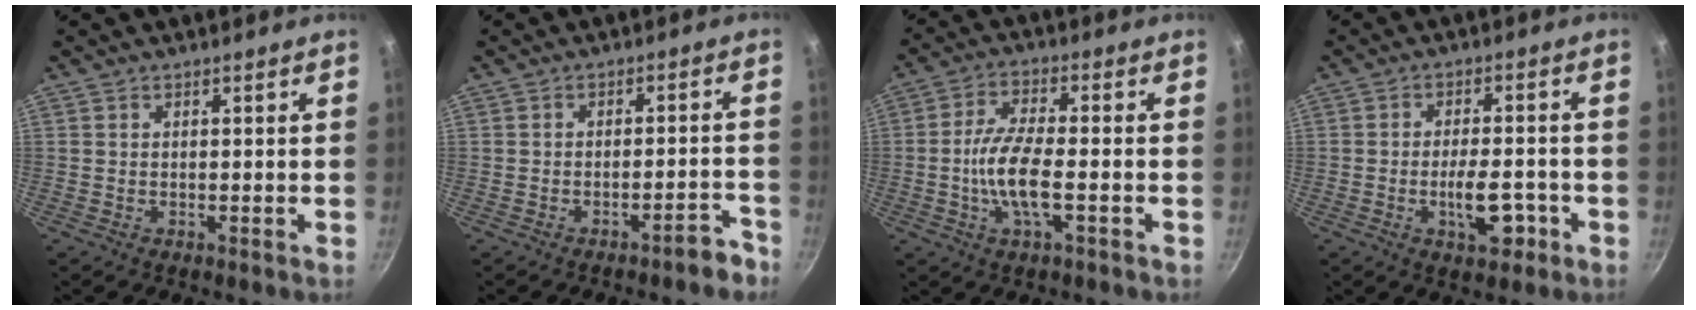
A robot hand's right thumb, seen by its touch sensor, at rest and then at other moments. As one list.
[{"total": 4.0, "force": [-3.2, 0.9, 2.2], "torque": [-0.024, 0.038, -0.043]}, {"total": 9.2, "force": [-1.8, 3.1, 8.4], "torque": [-0.175, 0.015, -0.038]}, {"total": 7.1, "force": [-2.6, 3.3, 5.8], "torque": [-0.081, 0.016, -0.038]}]